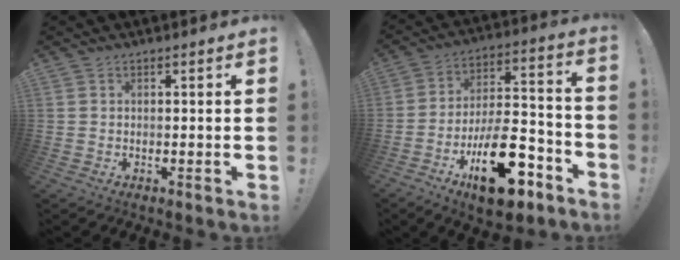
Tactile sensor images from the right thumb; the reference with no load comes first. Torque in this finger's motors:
{"motor_torque": [2.55, 2.45, 1.41, -1.36, 0.60]}